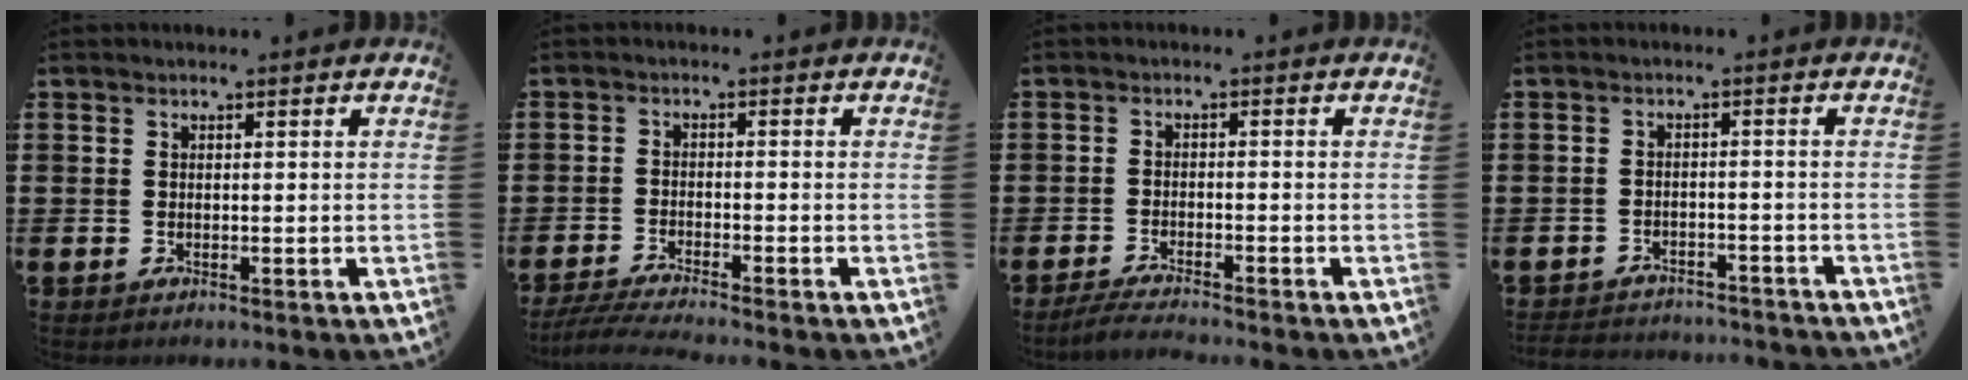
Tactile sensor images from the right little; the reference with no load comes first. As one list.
[{"total": 3.0, "force": [-2.5, -0.1, 1.6], "torque": [-0.032, -0.006, -0.047]}, {"total": 2.1, "force": [-2.0, -0.1, 0.9], "torque": [-0.013, 0.003, -0.037]}, {"total": 2.4, "force": [-2.4, 0.1, -0.2], "torque": [-0.003, 0.001, -0.053]}]